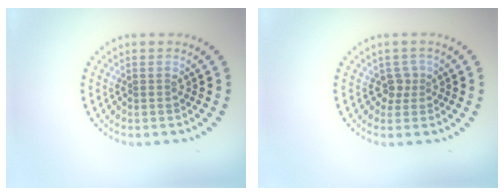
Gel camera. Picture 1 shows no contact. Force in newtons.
{"total": 1.5, "press": 1.0, "slide": 1.1}